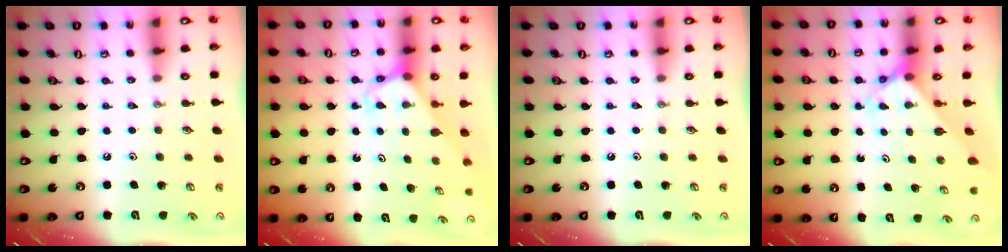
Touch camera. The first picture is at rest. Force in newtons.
{"total": 3.0, "press": 3.0, "slide": 0.2}
{"total": 0.0}
{"total": 2.2, "press": 2.2, "slide": 0.2}